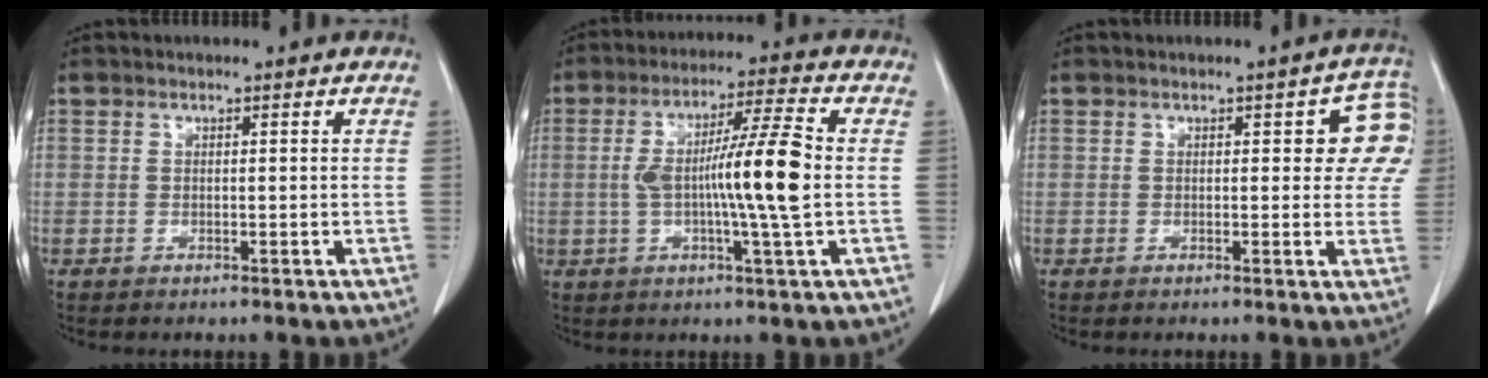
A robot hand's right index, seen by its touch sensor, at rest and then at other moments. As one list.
[{"total": 11.9, "force": [-0.4, -0.4, 11.8], "torque": [-0.211, 0.006, -0.014]}, {"total": 6.7, "force": [2.0, 3.2, 5.6], "torque": [-0.036, 0.015, 0.015]}]